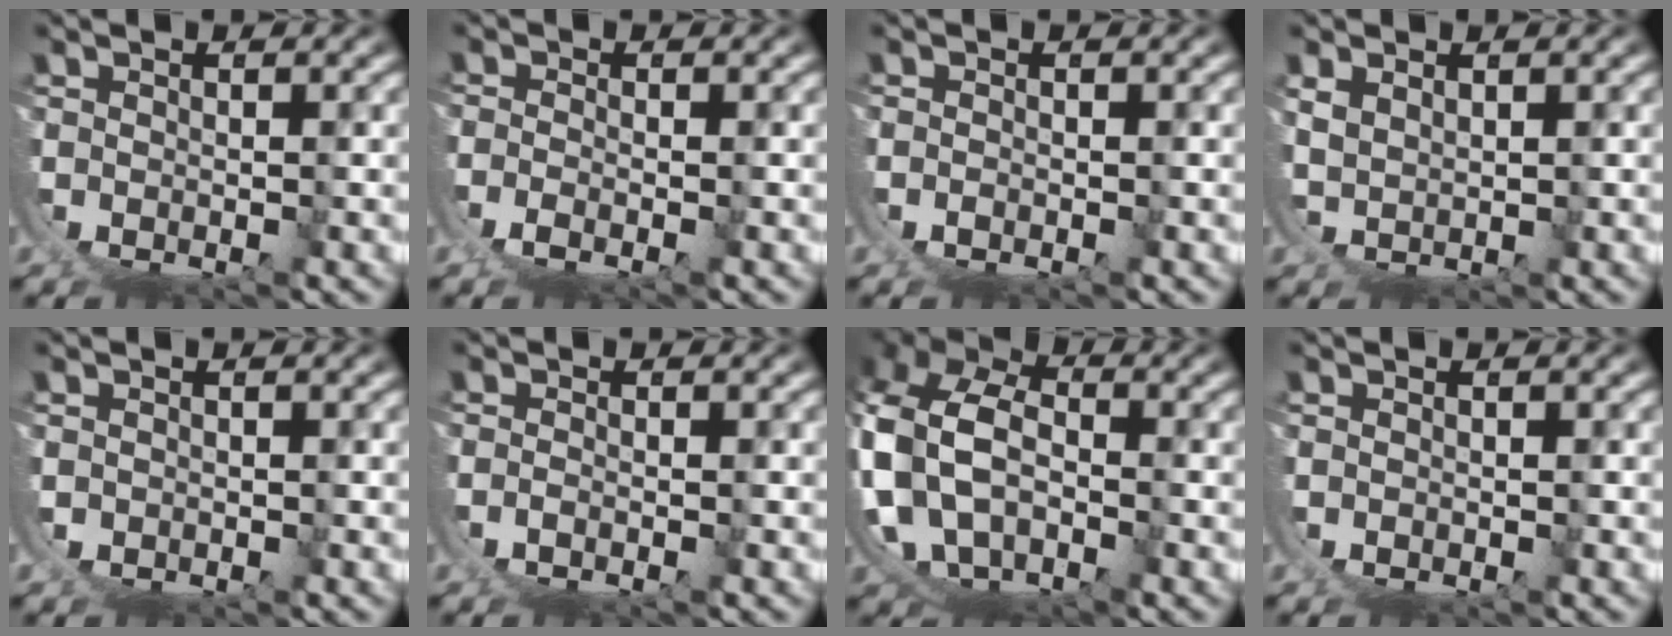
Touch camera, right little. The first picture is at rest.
{"total": 2.2, "force": [0.2, 1.1, 1.8], "torque": [-0.052, -0.014, 0.011]}
{"total": 0.9, "force": [0.2, 0.7, 0.5], "torque": [-0.014, 0.000, 0.003]}
{"total": 2.6, "force": [2.4, -0.9, -0.4], "torque": [0.001, 0.003, 0.047]}
{"total": 0.8, "force": [0.5, 0.5, -0.4], "torque": [-0.002, 0.001, 0.008]}
{"total": 1.5, "force": [0.2, 1.0, 1.1], "torque": [-0.029, -0.004, 0.005]}
{"total": 13.7, "force": [2.8, 11.2, 7.4], "torque": [-0.205, -0.026, 0.040]}
{"total": 0.6, "force": [0.2, 0.5, 0.0], "torque": [-0.001, 0.002, 0.002]}